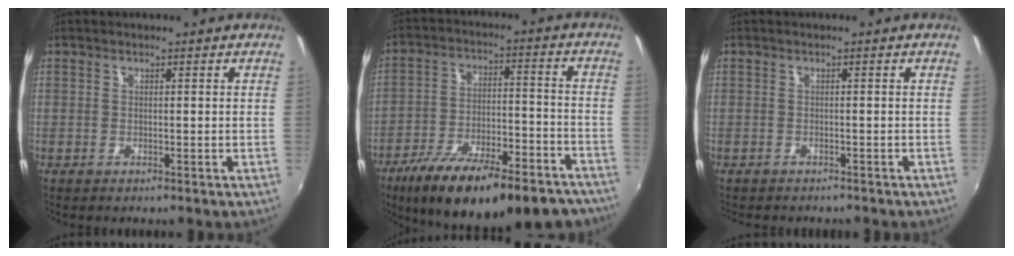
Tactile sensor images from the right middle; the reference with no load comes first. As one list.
[{"total": 26.8, "force": [-20.2, 9.0, 15.1], "torque": [-0.248, -0.022, -0.279]}, {"total": 2.2, "force": [-2.0, 0.7, 0.6], "torque": [-0.018, -0.013, -0.029]}]